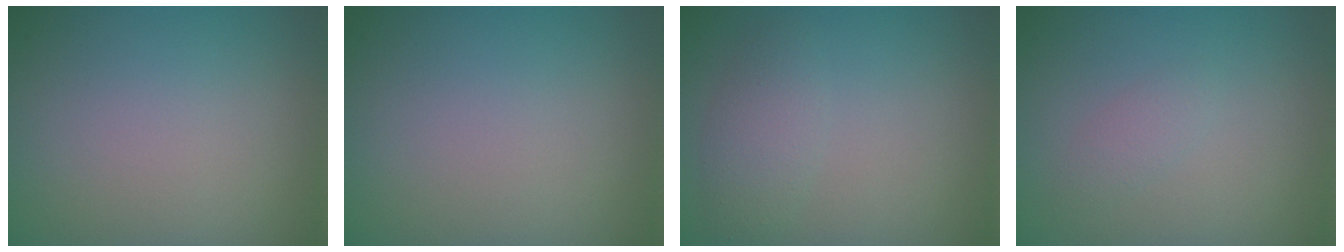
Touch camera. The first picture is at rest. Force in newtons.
{"total": 0.0}
{"total": 2.2, "press": 2.2, "slide": 0.0}
{"total": 1.0, "press": 1.0, "slide": 0.1}